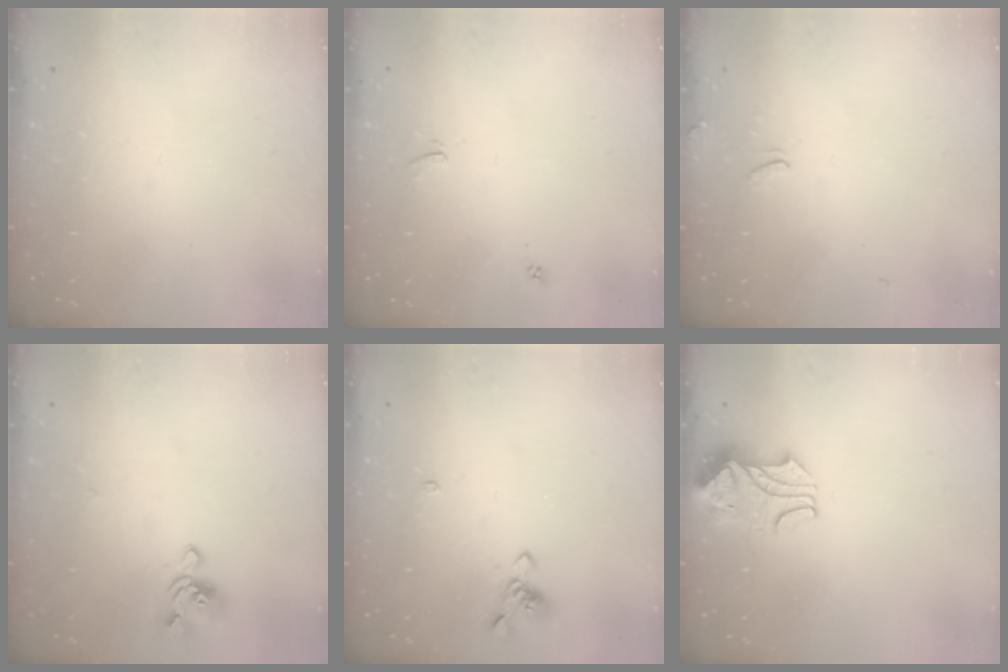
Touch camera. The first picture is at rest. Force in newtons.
{"total": 1.1, "press": 1.0, "slide": 0.4}
{"total": 0.5, "press": 0.1, "slide": 0.5}
{"total": 1.2, "press": 0.2, "slide": 1.1}
{"total": 1.1, "press": 0.7, "slide": 0.9}
{"total": 2.3, "press": 2.2, "slide": 0.8}